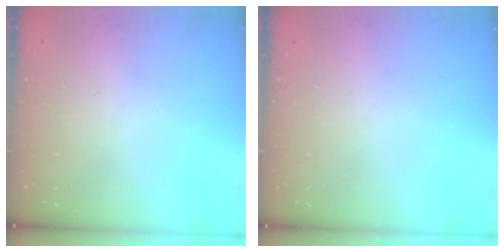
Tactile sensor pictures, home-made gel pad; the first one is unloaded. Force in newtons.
{"total": 0.0}